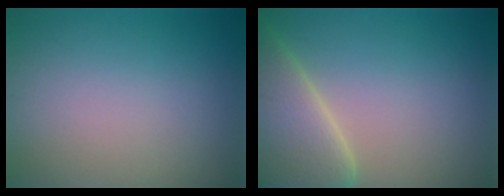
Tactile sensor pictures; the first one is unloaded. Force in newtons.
{"total": 8.0, "press": 8.0, "slide": 0.7}